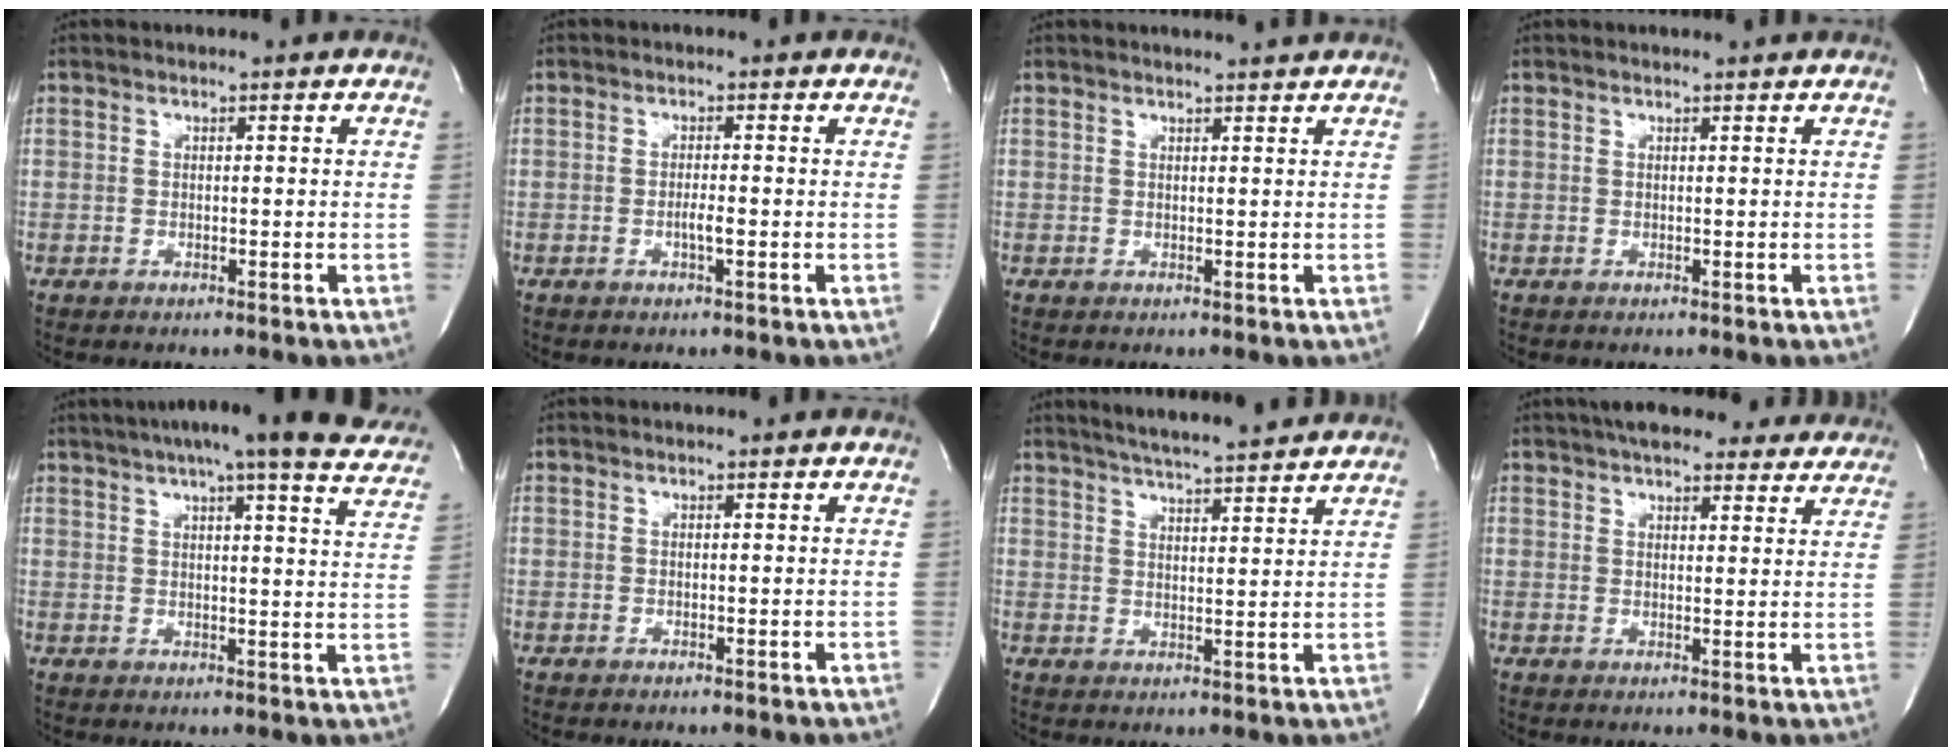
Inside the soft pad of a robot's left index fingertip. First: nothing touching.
{"total": 1.6, "force": [-0.6, 0.0, 1.5], "torque": [-0.029, -0.001, -0.011]}
{"total": 2.1, "force": [2.0, -0.7, 0.3], "torque": [-0.009, -0.005, 0.026]}
{"total": 1.0, "force": [0.9, -0.3, 0.0], "torque": [-0.005, -0.005, 0.013]}
{"total": 24.1, "force": [20.8, 2.2, 11.8], "torque": [-0.175, -0.016, 0.244]}
{"total": 0.0}
{"total": 12.2, "force": [11.2, 0.5, 5.0], "torque": [-0.085, 0.011, 0.154]}
{"total": 16.8, "force": [14.8, 5.0, 6.1], "torque": [-0.075, 0.028, 0.183]}